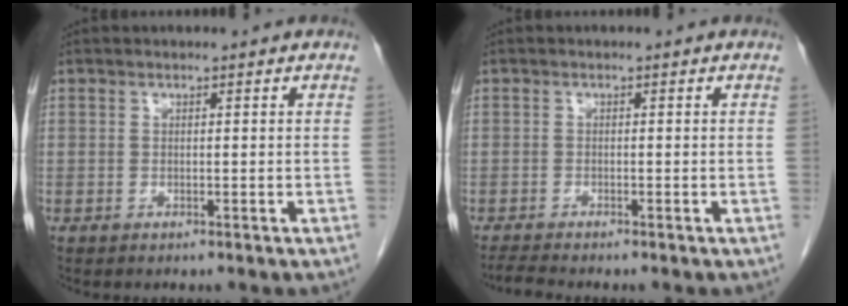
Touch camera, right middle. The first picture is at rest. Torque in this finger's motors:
{"motor_torque": [0.39, -0.16, -0.02, -0.01]}